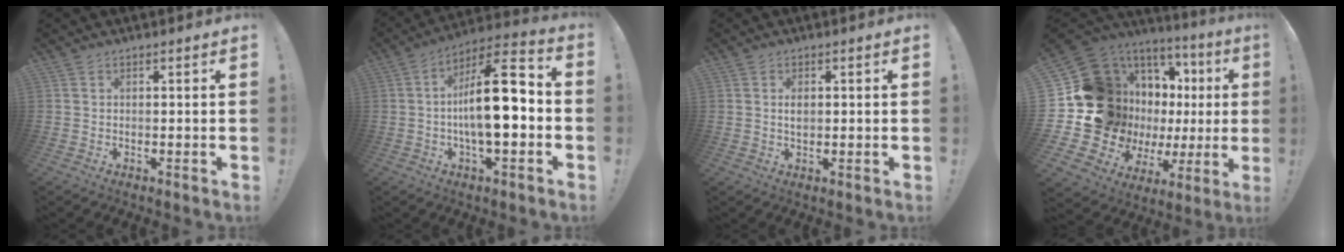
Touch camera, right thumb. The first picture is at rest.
{"total": 18.3, "force": [-1.7, 6.5, 17.0], "torque": [-0.266, 0.006, -0.033]}
{"total": 2.2, "force": [0.2, 1.3, 1.8], "torque": [-0.021, -0.003, 0.000]}
{"total": 20.6, "force": [3.2, 15.8, 12.9], "torque": [-0.219, -0.072, 0.131]}